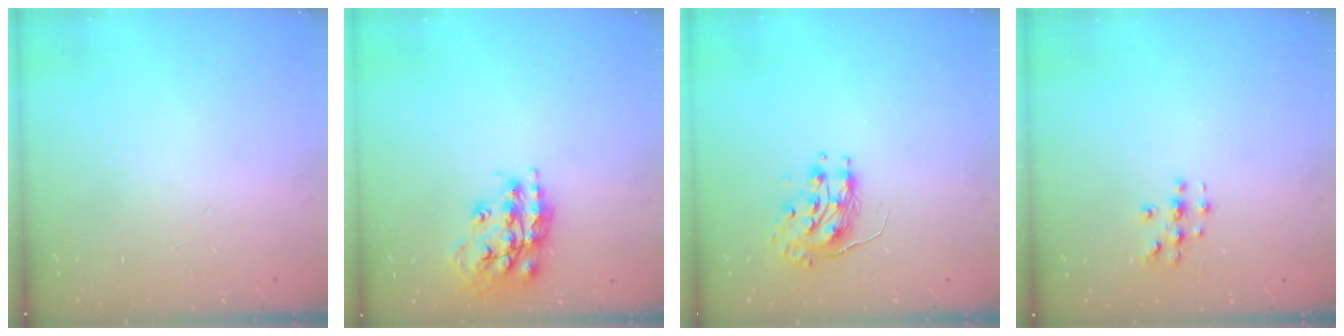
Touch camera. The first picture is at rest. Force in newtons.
{"total": 16.8, "press": 16.7, "slide": 1.5}
{"total": 8.6, "press": 8.6, "slide": 0.3}
{"total": 3.9, "press": 3.8, "slide": 0.5}